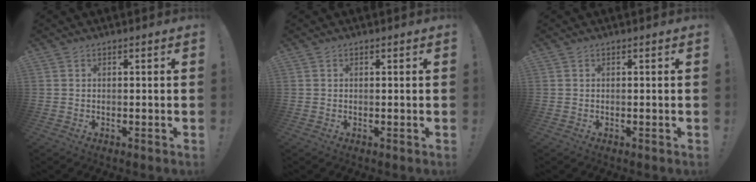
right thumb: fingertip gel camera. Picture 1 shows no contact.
{"total": 0.0}
{"total": 0.0}